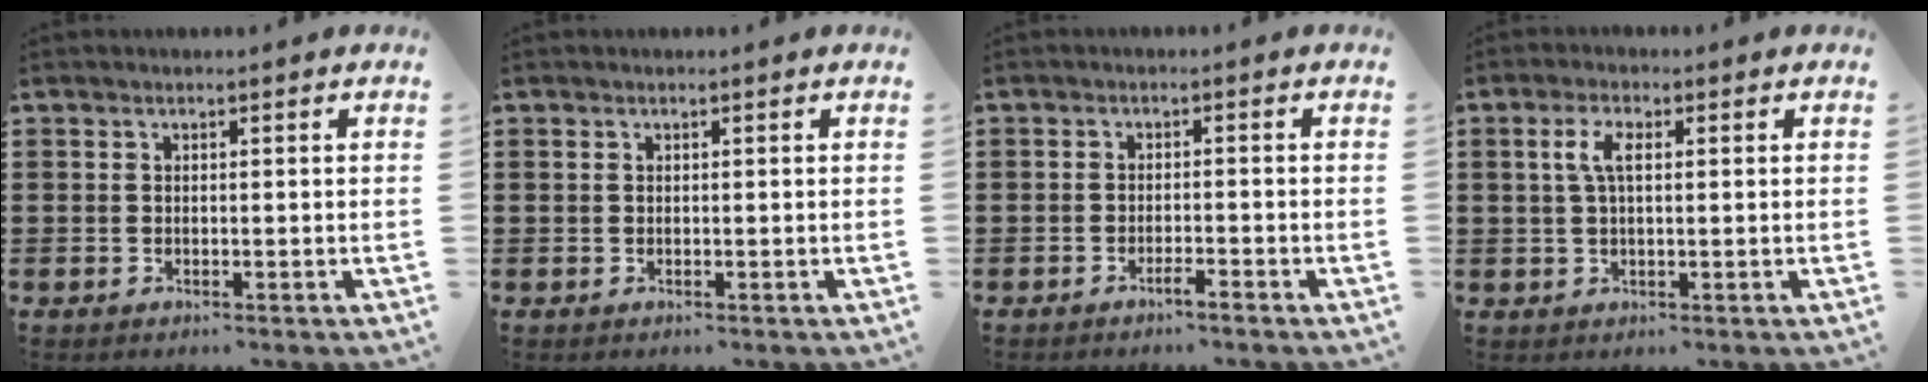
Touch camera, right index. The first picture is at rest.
{"total": 0.0}
{"total": 1.8, "force": [-1.5, -0.1, 0.9], "torque": [-0.018, -0.003, -0.027]}
{"total": 3.8, "force": [0.8, 1.5, 3.4], "torque": [-0.079, 0.008, 0.009]}